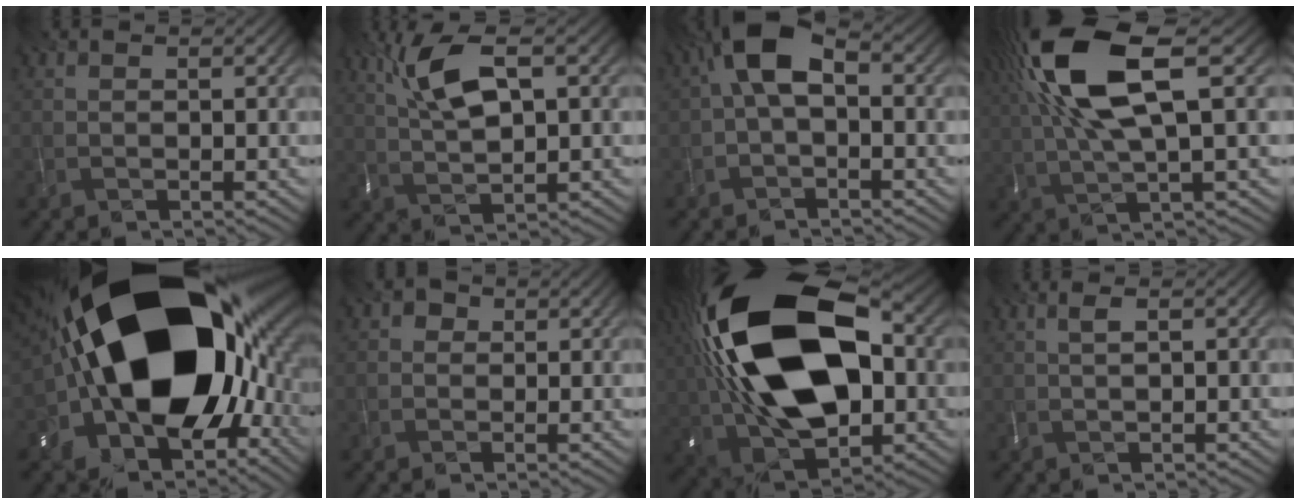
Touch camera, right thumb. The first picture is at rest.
{"total": 7.7, "force": [2.9, 2.2, 6.8], "torque": [-0.149, 0.013, 0.061]}
{"total": 5.9, "force": [0.4, 3.0, 5.1], "torque": [-0.102, 0.022, -0.004]}
{"total": 14.1, "force": [4.3, 4.0, 12.8], "torque": [-0.291, 0.021, 0.084]}
{"total": 22.2, "force": [-1.3, 13.6, 17.5], "torque": [-0.349, -0.049, -0.013]}
{"total": 1.7, "force": [0.3, 1.6, 0.5], "torque": [-0.009, 0.003, -0.002]}
{"total": 21.8, "force": [2.6, 12.6, 17.7], "torque": [-0.352, 0.007, 0.032]}
{"total": 1.3, "force": [0.3, -0.2, 1.2], "torque": [-0.029, 0.006, 0.009]}